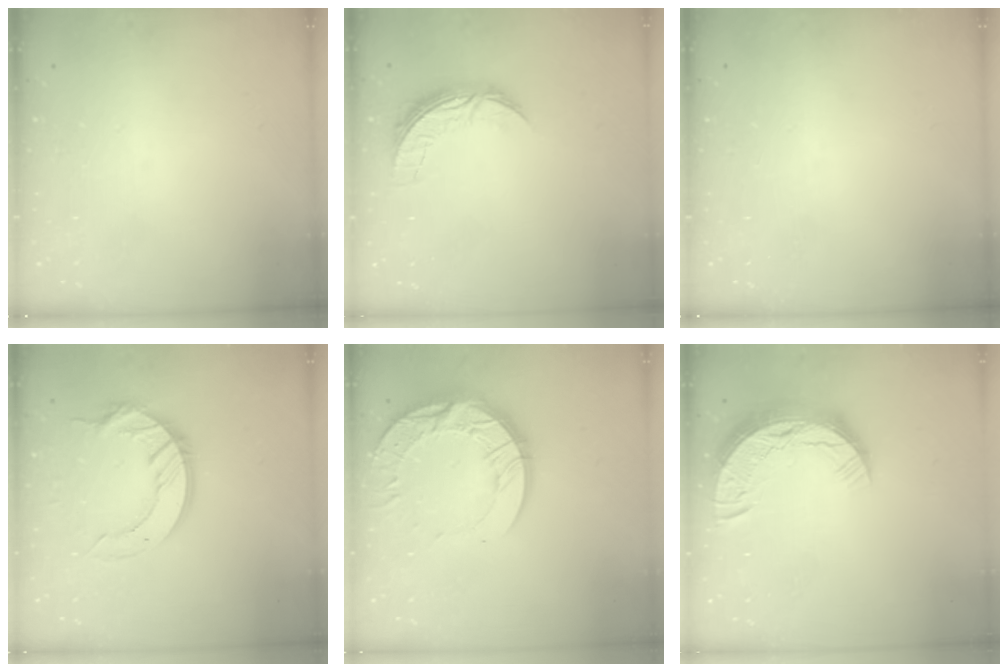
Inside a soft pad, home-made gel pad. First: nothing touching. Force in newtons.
{"total": 7.2, "press": 7.2, "slide": 0.2}
{"total": 0.0}
{"total": 12.6, "press": 12.6, "slide": 1.2}
{"total": 17.3, "press": 17.2, "slide": 1.5}
{"total": 13.5, "press": 13.4, "slide": 1.2}